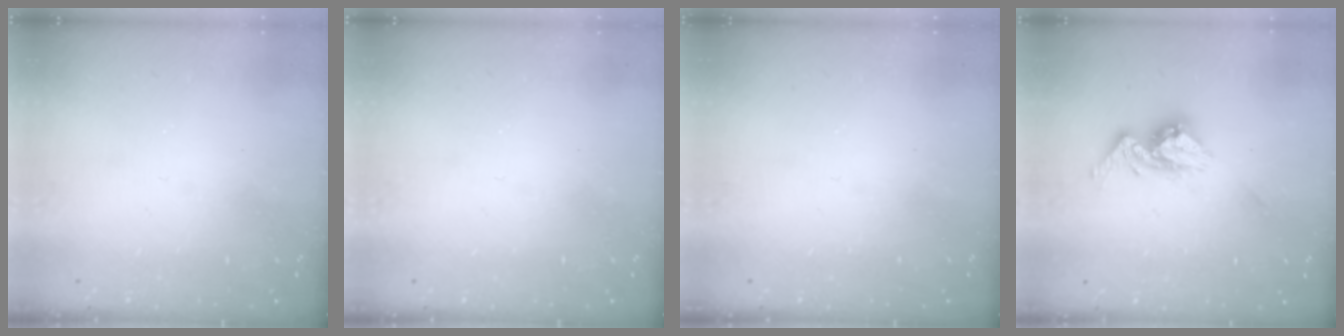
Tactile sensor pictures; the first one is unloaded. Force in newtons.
{"total": 0.0}
{"total": 0.0}
{"total": 10.6, "press": 10.6, "slide": 1.0}